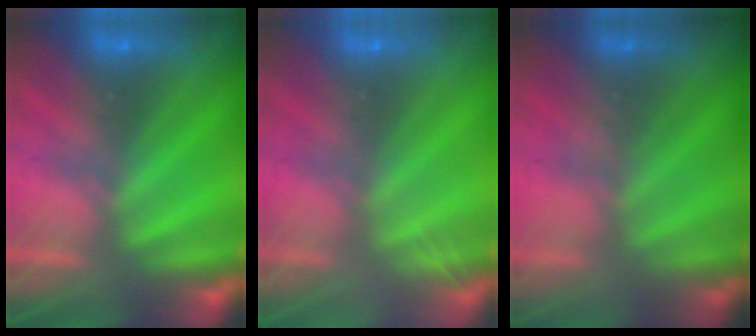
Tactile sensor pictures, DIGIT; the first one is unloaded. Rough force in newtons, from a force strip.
{"total": 2.1}
{"total": 1.7}